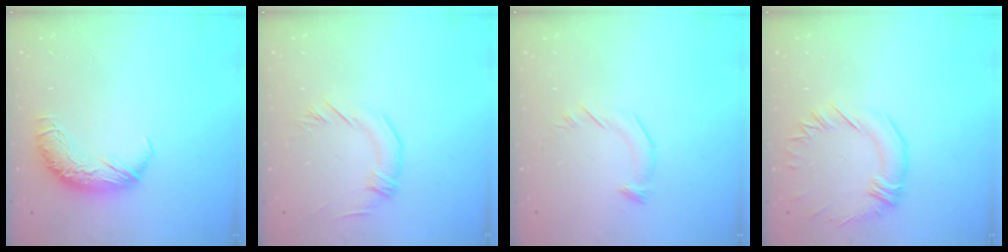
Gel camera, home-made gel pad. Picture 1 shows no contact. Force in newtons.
{"total": 2.5, "press": 2.1, "slide": 1.4}
{"total": 5.5, "press": 5.5, "slide": 0.3}
{"total": 0.9, "press": 0.0, "slide": 0.9}